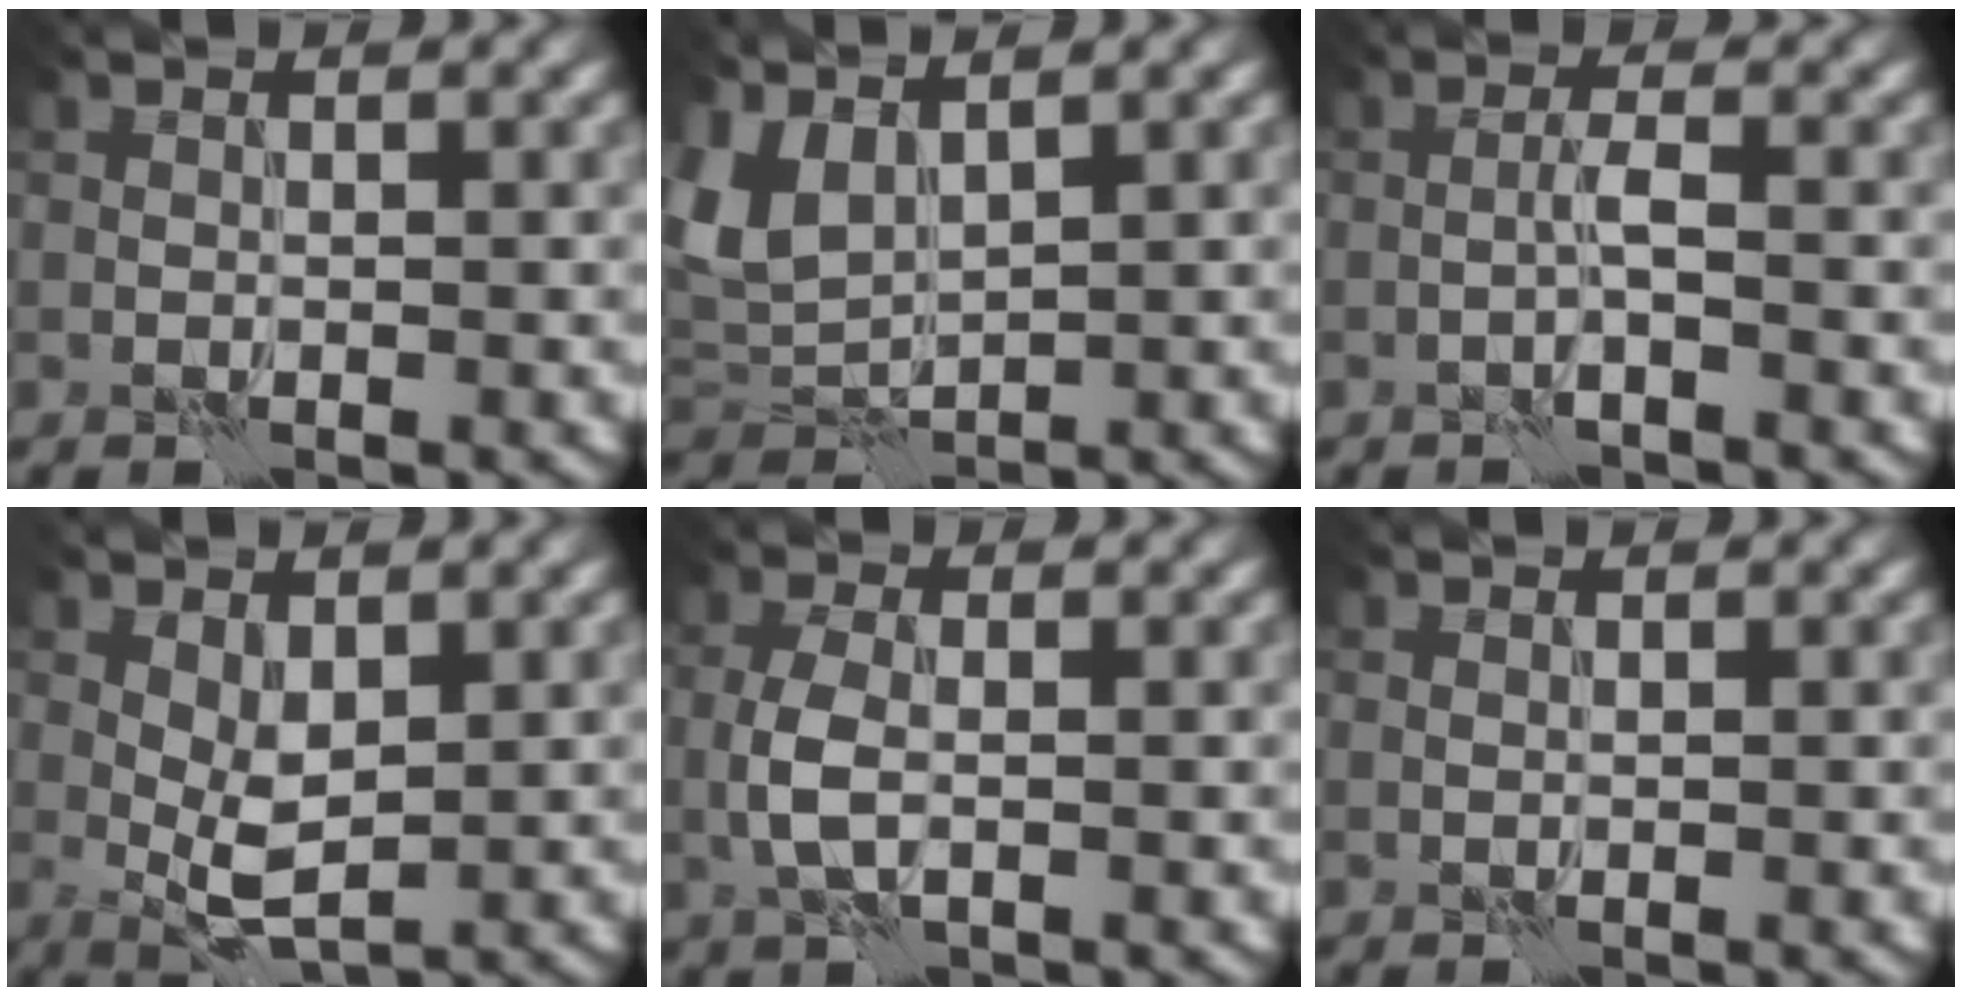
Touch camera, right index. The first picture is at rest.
{"total": 3.8, "force": [2.2, 2.1, 2.4], "torque": [-0.061, 0.002, 0.048]}
{"total": 1.4, "force": [-0.5, 0.0, 1.2], "torque": [-0.025, 0.009, -0.013]}
{"total": 3.1, "force": [0.5, 1.2, 2.8], "torque": [-0.057, -0.002, 0.012]}
{"total": 2.9, "force": [-0.3, 1.4, 2.5], "torque": [-0.061, 0.003, -0.008]}
{"total": 0.0}